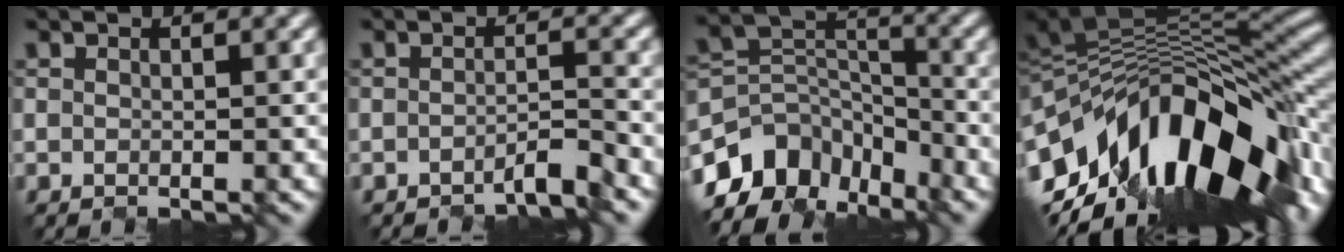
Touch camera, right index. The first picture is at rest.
{"total": 1.9, "force": [-1.8, 0.0, 0.8], "torque": [-0.010, 0.003, -0.036]}
{"total": 8.7, "force": [-5.9, 5.3, 3.5], "torque": [-0.064, -0.005, -0.120]}
{"total": 16.2, "force": [-5.1, 8.0, 13.0], "torque": [-0.212, 0.017, -0.098]}